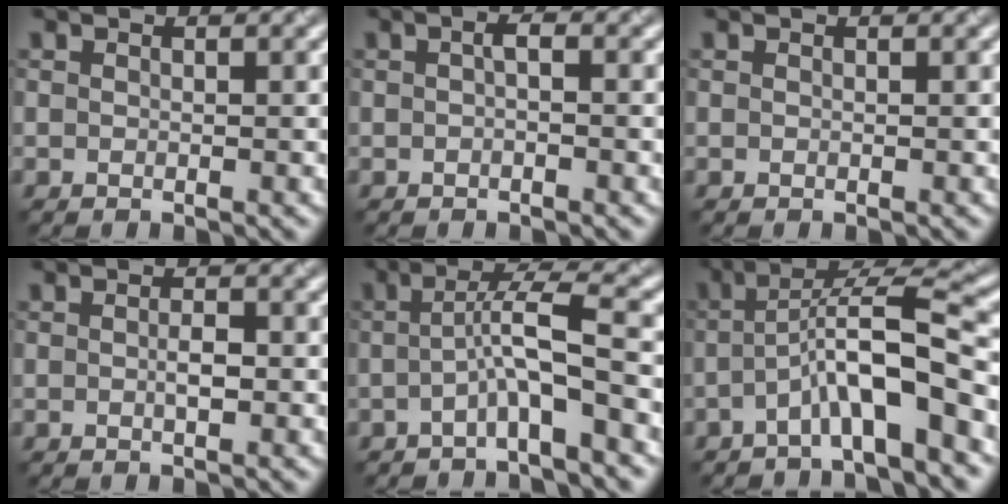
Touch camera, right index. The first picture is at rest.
{"total": 1.0, "force": [-0.1, 0.2, 0.9], "torque": [-0.018, 0.002, -0.002]}
{"total": 0.0}
{"total": 1.4, "force": [-0.1, 0.4, 1.3], "torque": [-0.024, -0.001, -0.002]}
{"total": 4.2, "force": [-1.1, 0.3, 4.0], "torque": [-0.071, 0.017, -0.028]}
{"total": 6.5, "force": [-2.2, 1.0, 6.0], "torque": [-0.105, 0.024, -0.043]}